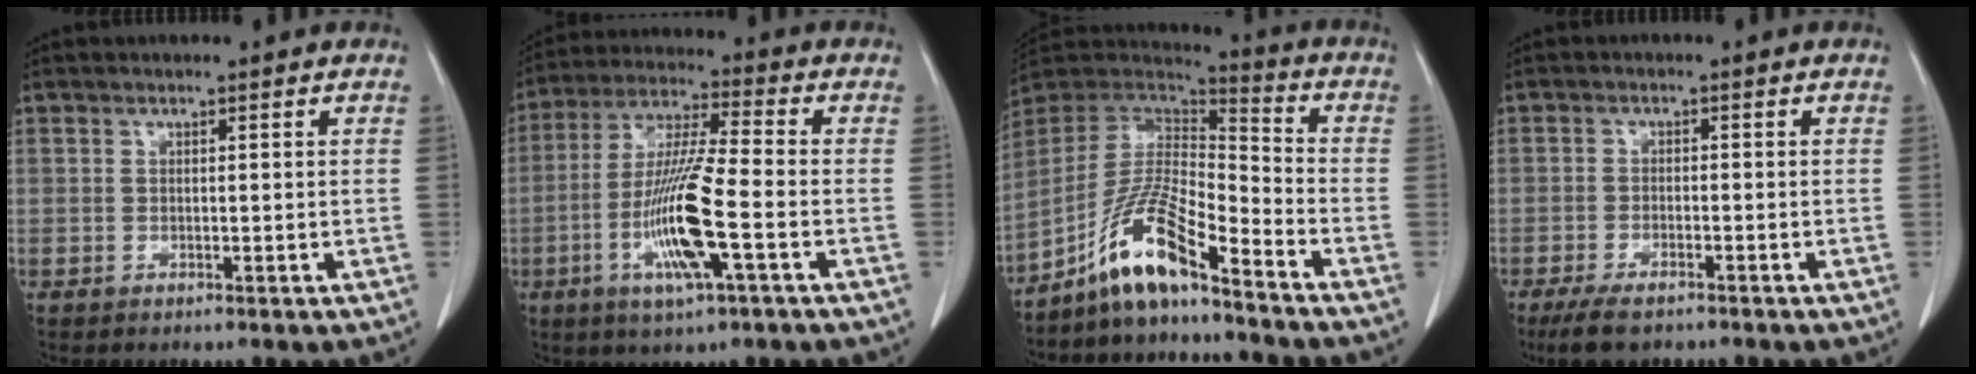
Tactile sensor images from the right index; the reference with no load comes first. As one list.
[{"total": 13.1, "force": [-3.9, 0.7, 12.5], "torque": [-0.250, -0.011, -0.075]}, {"total": 12.2, "force": [-8.7, 1.4, 8.3], "torque": [-0.170, 0.009, -0.165]}, {"total": 5.4, "force": [-4.1, 1.5, 3.2], "torque": [-0.060, -0.010, -0.069]}]